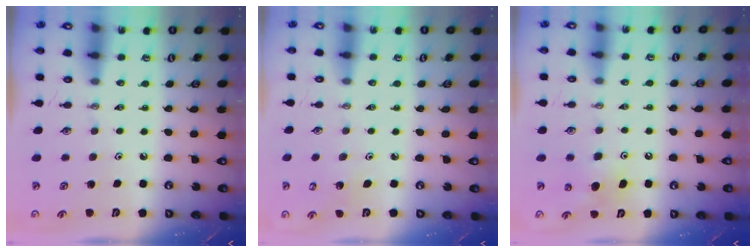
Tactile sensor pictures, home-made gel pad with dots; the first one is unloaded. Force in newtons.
{"total": 2.5, "press": 2.5, "slide": 0.2}
{"total": 6.4, "press": 6.1, "slide": 2.0}